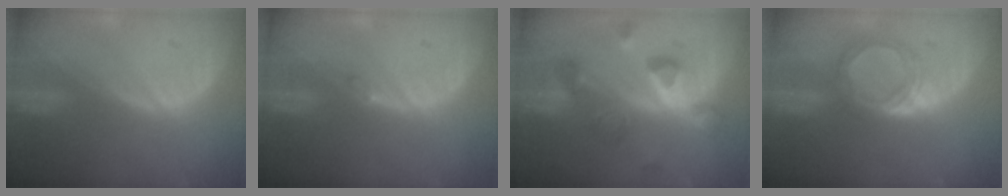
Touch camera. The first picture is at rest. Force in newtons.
{"total": 0.6, "press": 0.6, "slide": 0.1}
{"total": 9.3, "press": 8.2, "slide": 4.4}
{"total": 5.6, "press": 5.0, "slide": 2.5}